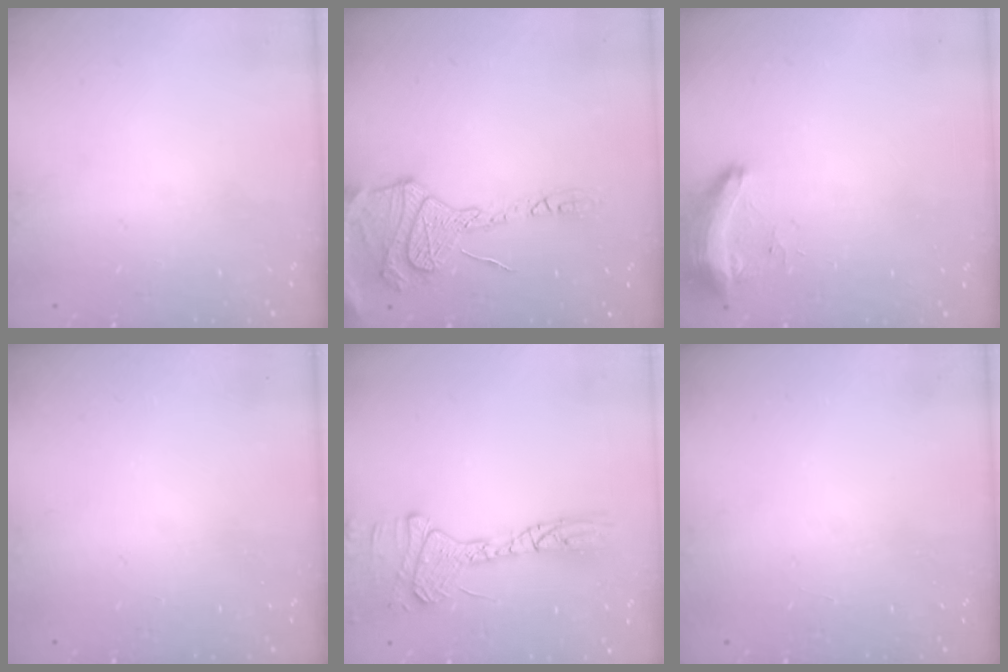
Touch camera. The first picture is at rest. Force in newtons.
{"total": 16.8, "press": 16.7, "slide": 2.0}
{"total": 8.3, "press": 8.3, "slide": 0.9}
{"total": 0.0}
{"total": 15.0, "press": 14.7, "slide": 2.7}
{"total": 1.0, "press": 0.1, "slide": 1.0}